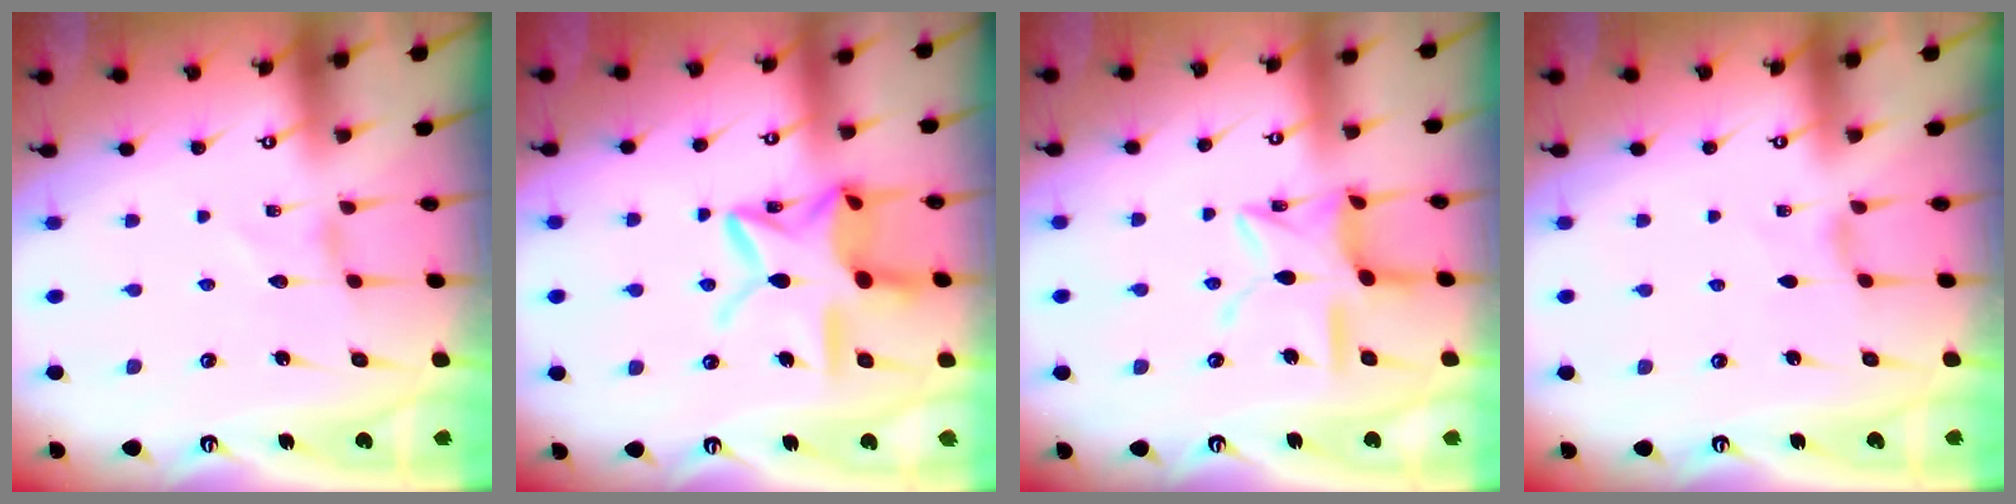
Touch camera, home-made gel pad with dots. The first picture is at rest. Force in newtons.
{"total": 17.2, "press": 17.1, "slide": 1.3}
{"total": 11.6, "press": 11.6, "slide": 0.7}
{"total": 1.2, "press": 1.2, "slide": 0.4}